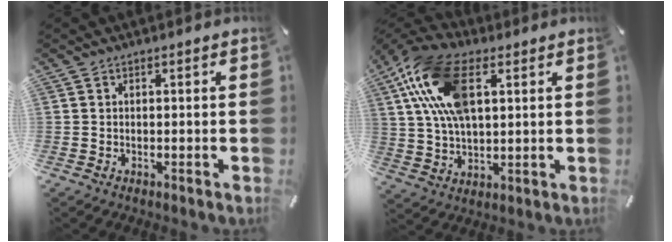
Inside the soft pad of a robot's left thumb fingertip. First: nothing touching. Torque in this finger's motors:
{"motor_torque": [0.89, 0.85, 1.52, -1.25, 0.77]}